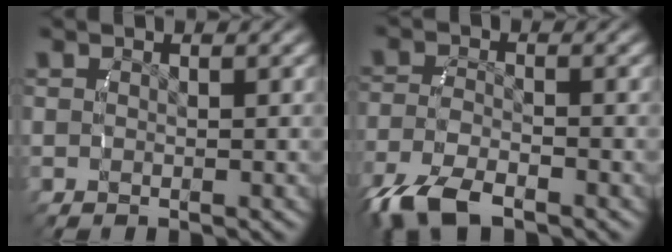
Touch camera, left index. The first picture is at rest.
{"total": 4.9, "force": [-2.9, 2.5, 3.1], "torque": [-0.079, -0.023, -0.035]}